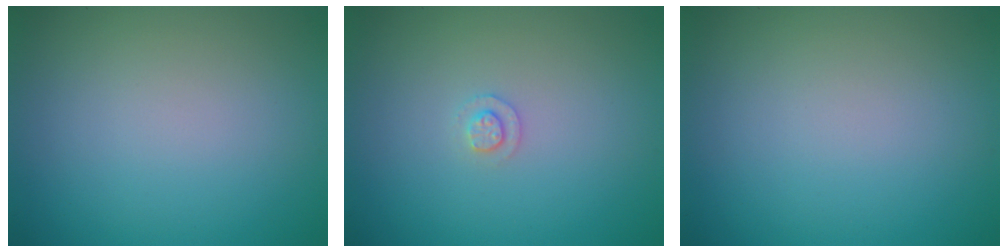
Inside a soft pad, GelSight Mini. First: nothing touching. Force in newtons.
{"total": 1.0, "press": 1.0, "slide": 0.2}
{"total": 0.0}